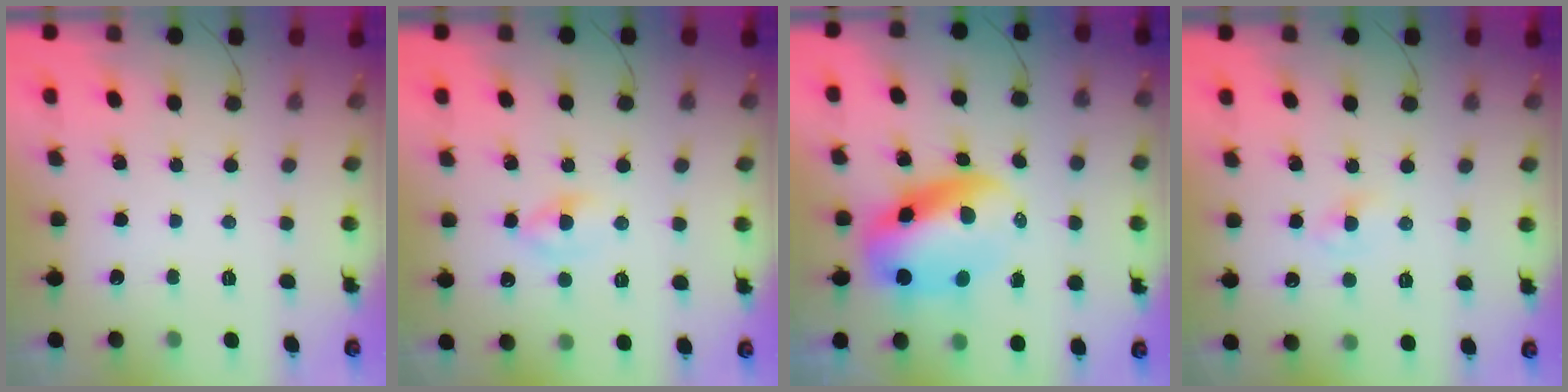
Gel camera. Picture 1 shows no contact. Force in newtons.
{"total": 2.4, "press": 2.1, "slide": 1.2}
{"total": 11.2, "press": 10.8, "slide": 3.0}
{"total": 0.7, "press": 0.6, "slide": 0.5}